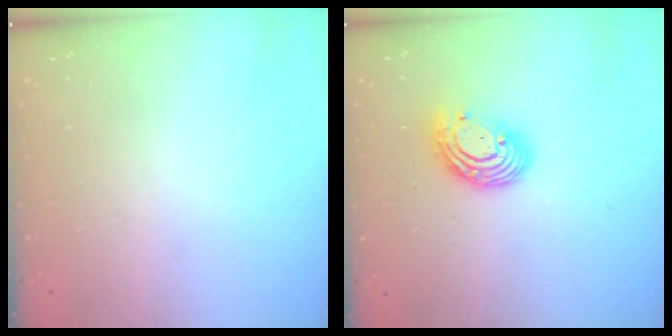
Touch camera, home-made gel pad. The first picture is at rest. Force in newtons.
{"total": 10.5, "press": 10.4, "slide": 1.1}